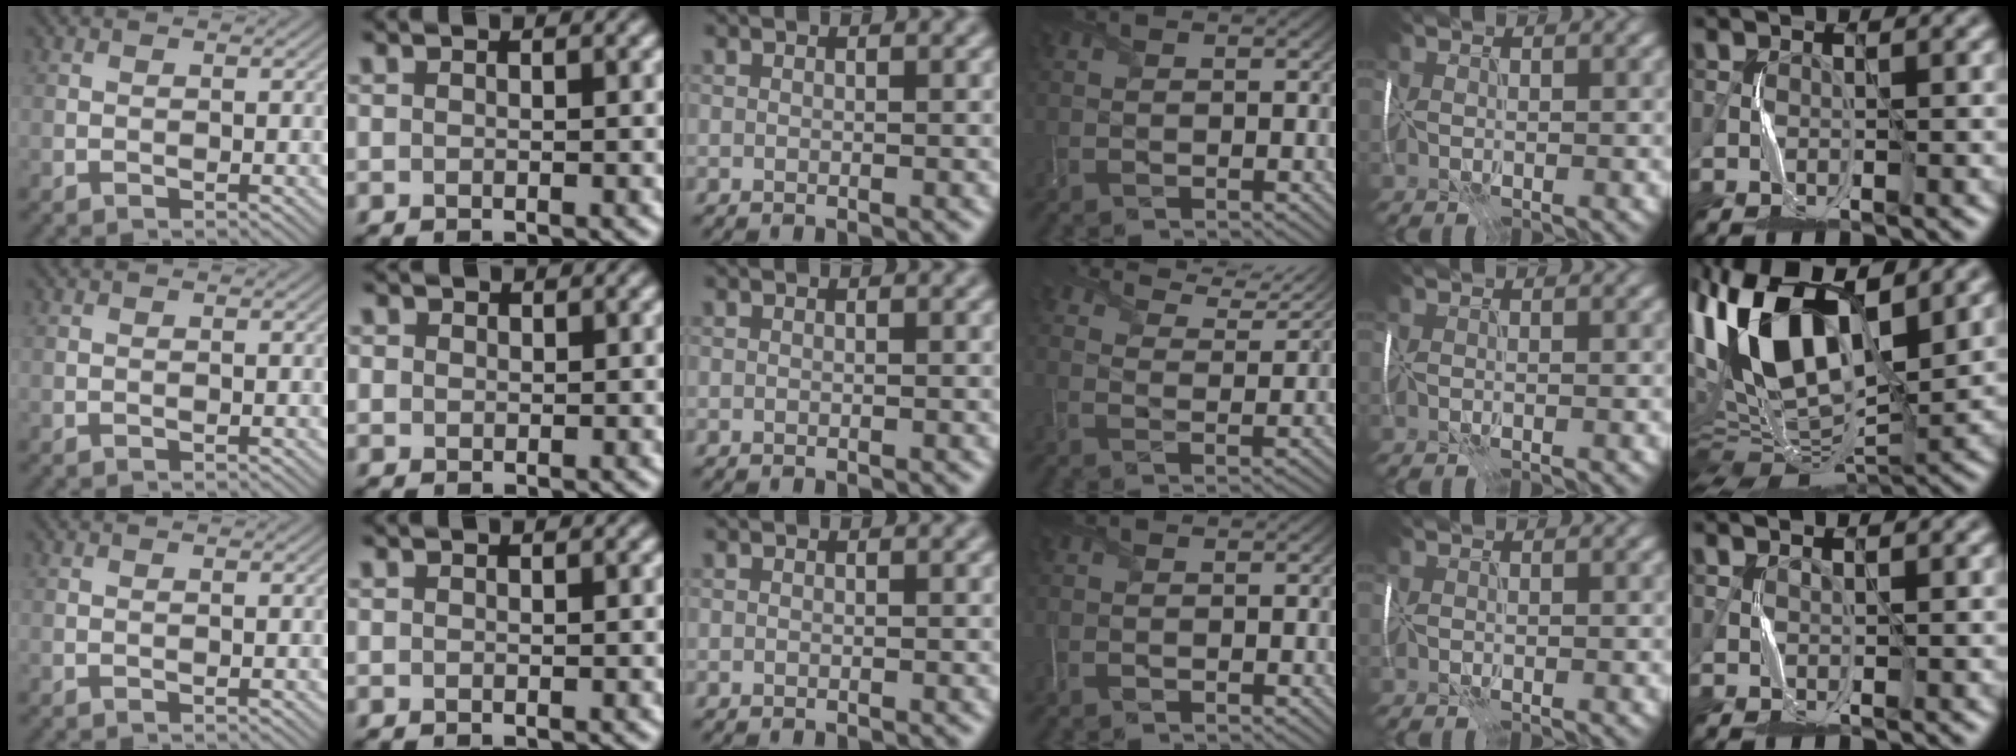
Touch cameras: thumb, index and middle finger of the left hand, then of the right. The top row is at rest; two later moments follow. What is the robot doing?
{"motion": "wrap", "object": "scarf"}